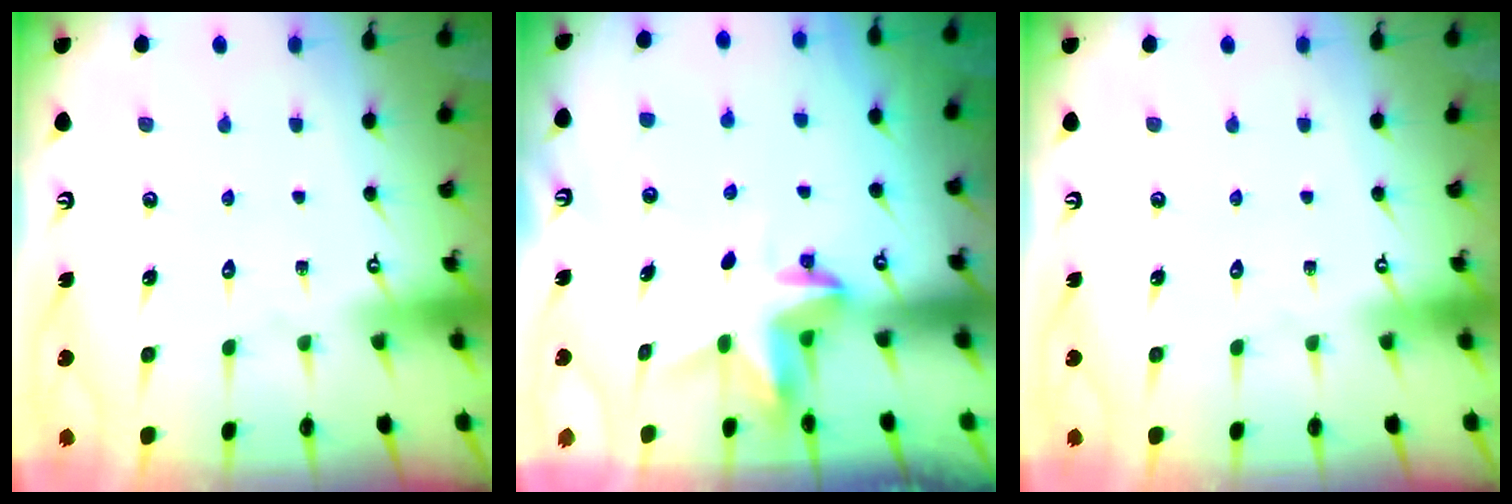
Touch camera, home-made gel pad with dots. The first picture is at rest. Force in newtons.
{"total": 3.8, "press": 3.8, "slide": 0.4}
{"total": 0.0}